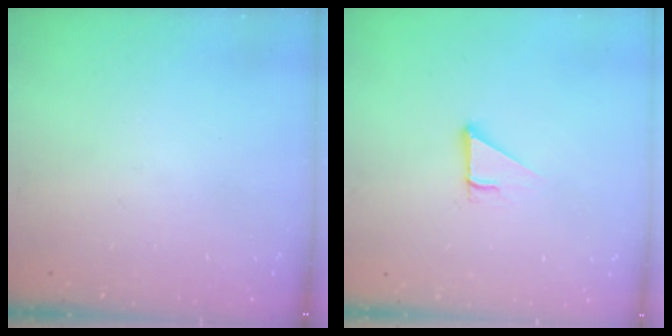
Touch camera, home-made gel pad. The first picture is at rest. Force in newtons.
{"total": 2.7, "press": 2.7, "slide": 0.3}